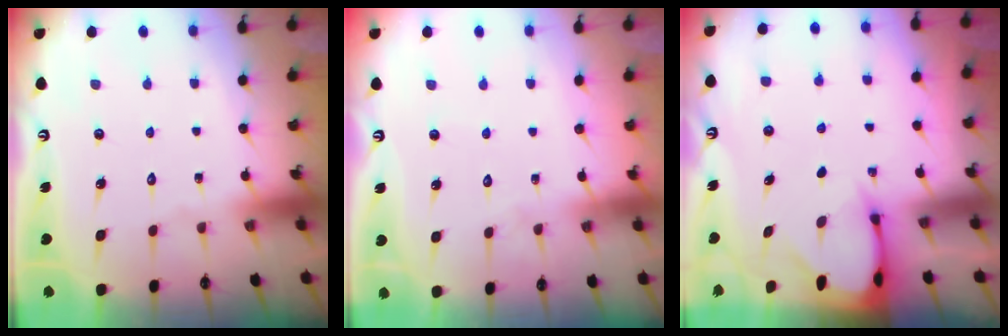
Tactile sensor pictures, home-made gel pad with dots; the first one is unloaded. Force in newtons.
{"total": 3.0, "press": 3.0, "slide": 0.3}
{"total": 2.6, "press": 2.6, "slide": 0.3}